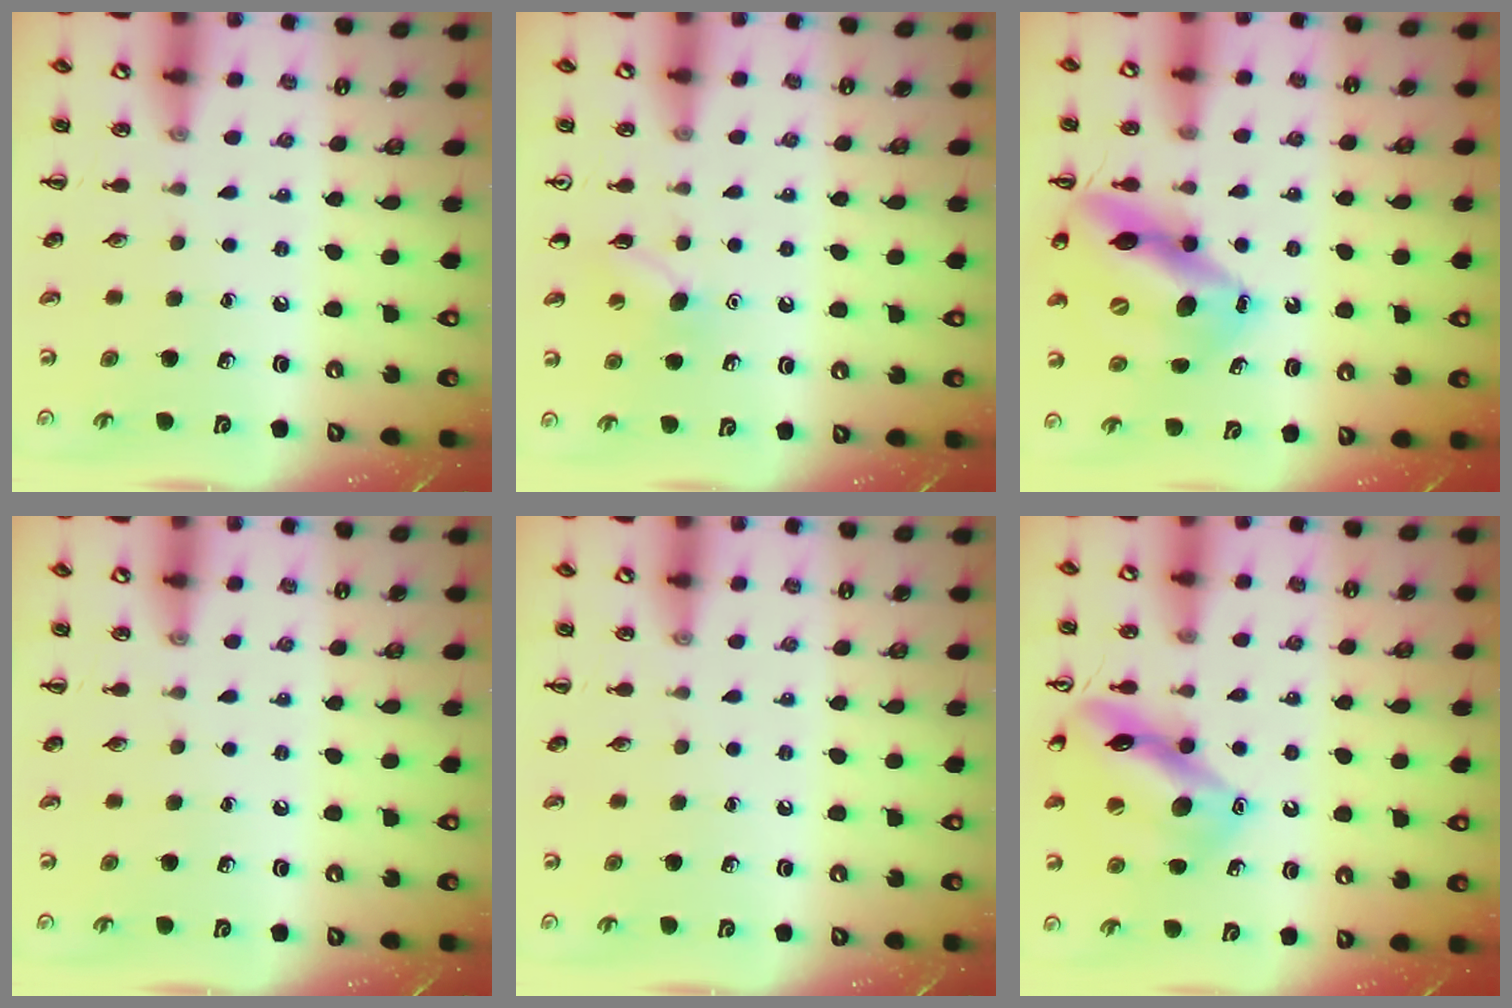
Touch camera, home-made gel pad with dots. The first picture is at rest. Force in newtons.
{"total": 5.8, "press": 5.6, "slide": 1.5}
{"total": 15.8, "press": 15.0, "slide": 4.7}
{"total": 0.0}
{"total": 0.0}
{"total": 15.5, "press": 15.3, "slide": 1.8}